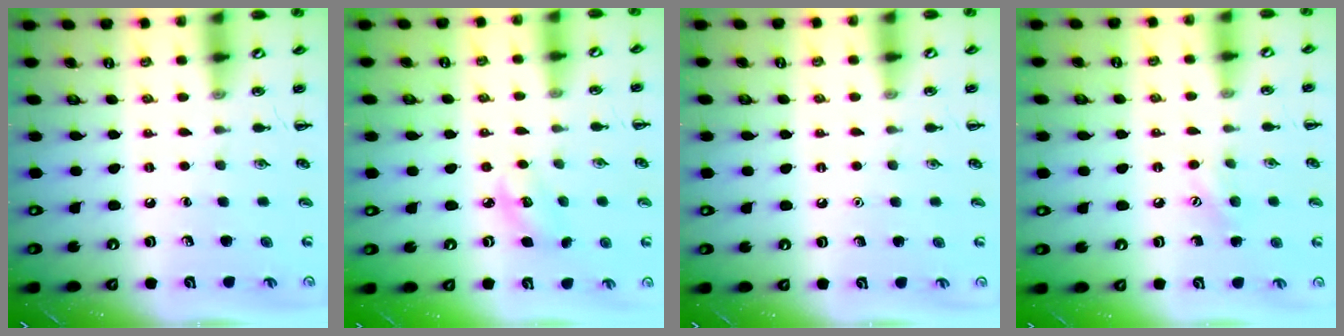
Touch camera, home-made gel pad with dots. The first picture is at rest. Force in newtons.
{"total": 5.5, "press": 5.4, "slide": 1.0}
{"total": 1.6, "press": 1.6, "slide": 0.1}
{"total": 7.1, "press": 6.9, "slide": 1.5}